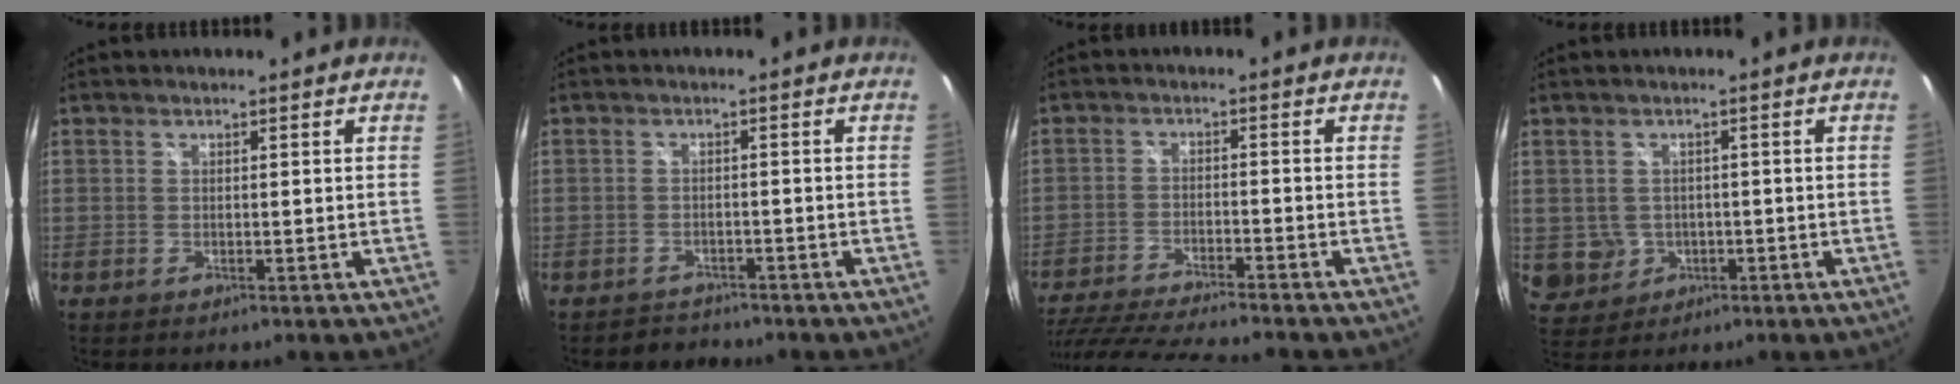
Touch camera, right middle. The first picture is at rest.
{"total": 2.9, "force": [-2.5, 1.3, -0.3], "torque": [-0.002, 0.008, -0.039]}
{"total": 16.6, "force": [-14.5, 1.7, 7.8], "torque": [-0.164, -0.037, -0.238]}
{"total": 5.3, "force": [-0.7, 5.0, 1.4], "torque": [-0.042, 0.004, 0.003]}